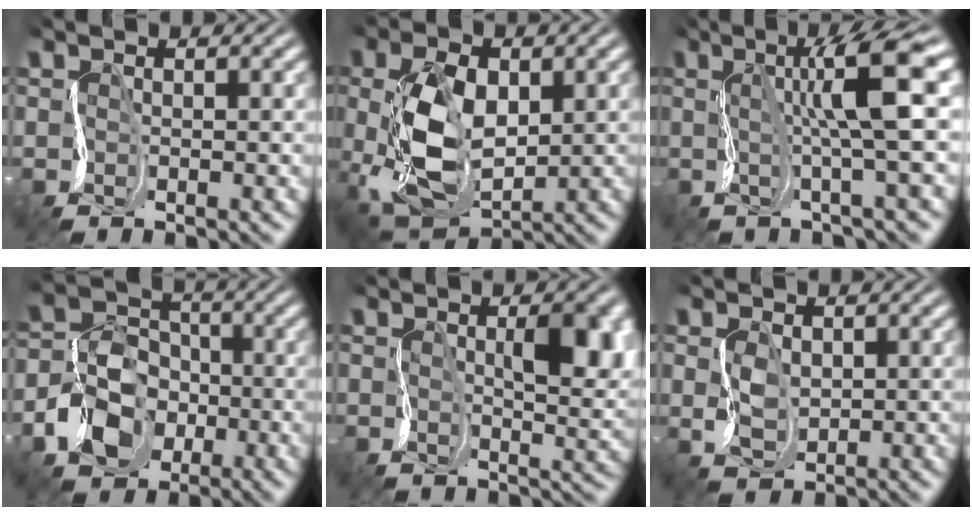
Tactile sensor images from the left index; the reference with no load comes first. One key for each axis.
{"total": 6.5, "fx": 0.5, "fy": 4.4, "fz": 4.8, "tx": -0.122, "ty": 0.002, "tz": 0.013}
{"total": 6.5, "fx": 1.4, "fy": 0.2, "fz": 6.3, "tx": -0.094, "ty": 0.021, "tz": 0.019}
{"total": 5.2, "fx": -2.3, "fy": 4.4, "fz": 1.6, "tx": -0.041, "ty": 0.013, "tz": -0.054}
{"total": 4.8, "fx": 1.2, "fy": 1.9, "fz": 4.3, "tx": -0.075, "ty": 0.008, "tz": 0.017}
{"total": 1.3, "fx": 0.7, "fy": 1.0, "fz": 0.0, "tx": -0.021, "ty": 0.009, "tz": 0.016}